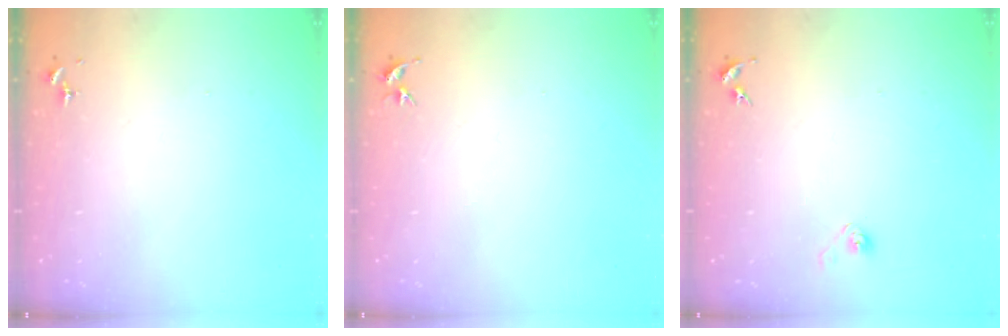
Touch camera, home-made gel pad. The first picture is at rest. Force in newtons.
{"total": 3.3, "press": 3.3, "slide": 0.4}
{"total": 3.0, "press": 2.9, "slide": 0.9}